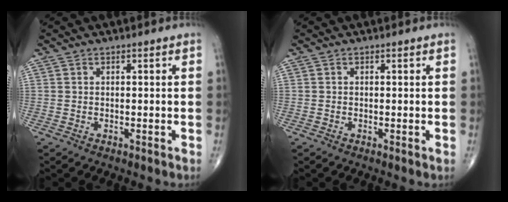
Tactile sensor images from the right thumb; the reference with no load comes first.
{"total": 0.0}